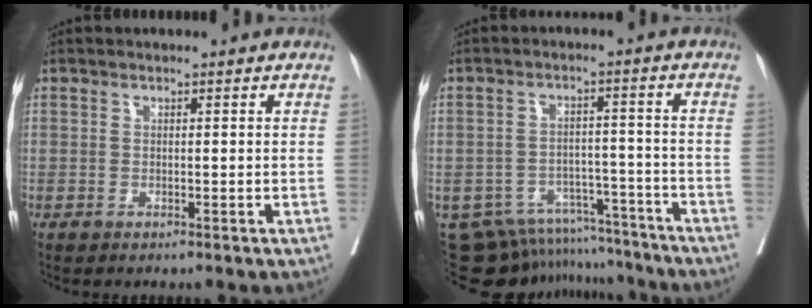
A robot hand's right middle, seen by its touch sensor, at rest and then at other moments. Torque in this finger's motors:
{"motor_torque": [-0.15, -0.12, -0.04, 0.00]}